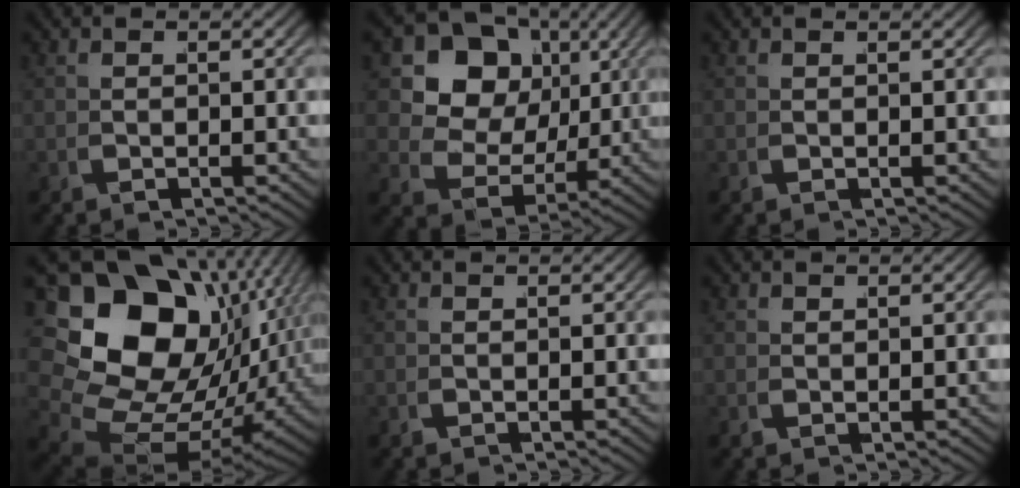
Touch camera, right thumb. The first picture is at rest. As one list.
[{"total": 13.2, "force": [2.7, 10.2, 7.9], "torque": [-0.181, -0.021, 0.043]}, {"total": 0.8, "force": [0.5, -0.6, -0.3], "torque": [0.006, 0.007, 0.007]}, {"total": 23.1, "force": [-0.1, 16.7, 16.0], "torque": [-0.304, -0.045, 0.009]}, {"total": 0.7, "force": [0.4, -0.5, -0.3], "torque": [0.008, 0.007, 0.007]}, {"total": 1.0, "force": [0.8, -0.5, -0.4], "torque": [0.010, 0.005, 0.017]}]